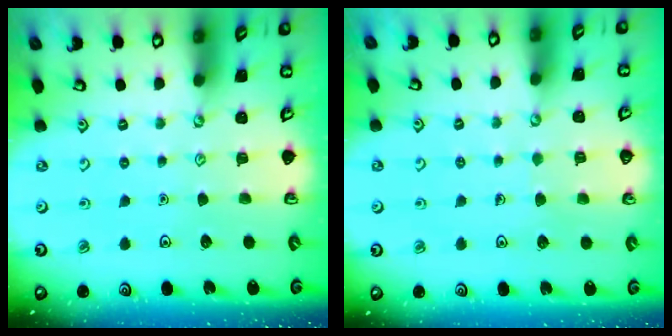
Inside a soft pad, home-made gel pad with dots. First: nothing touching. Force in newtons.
{"total": 2.9, "press": 2.9, "slide": 0.2}